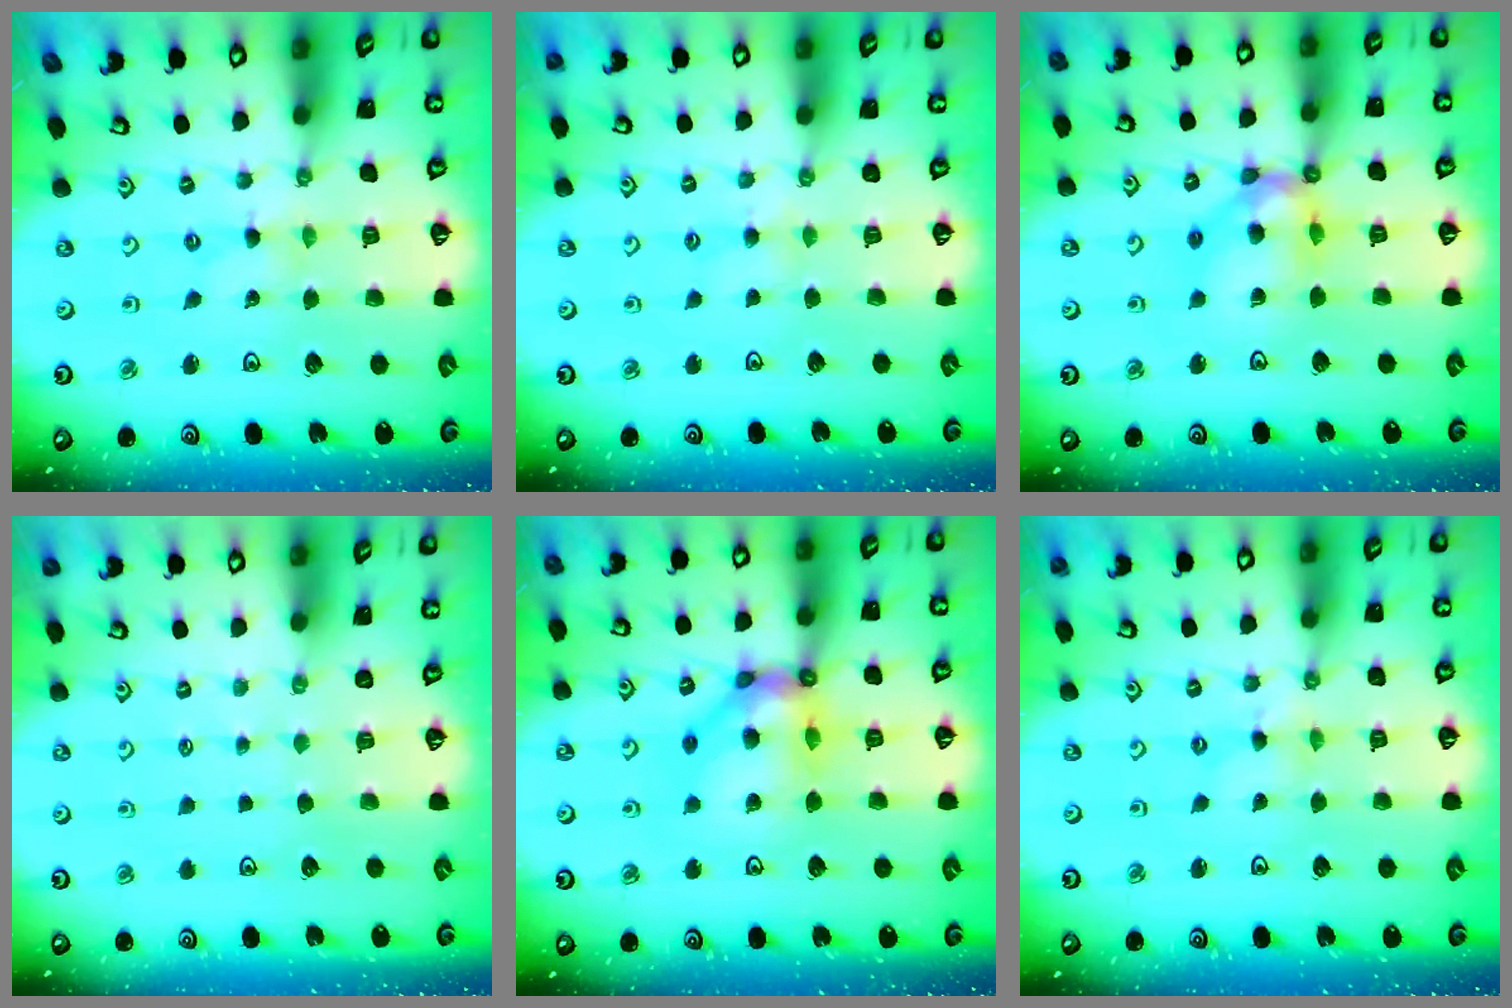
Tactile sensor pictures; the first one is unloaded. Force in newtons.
{"total": 2.5, "press": 2.5, "slide": 0.3}
{"total": 11.7, "press": 11.6, "slide": 1.1}
{"total": 0.6, "press": 0.6, "slide": 0.1}
{"total": 13.7, "press": 13.6, "slide": 1.8}
{"total": 1.1, "press": 1.0, "slide": 0.2}